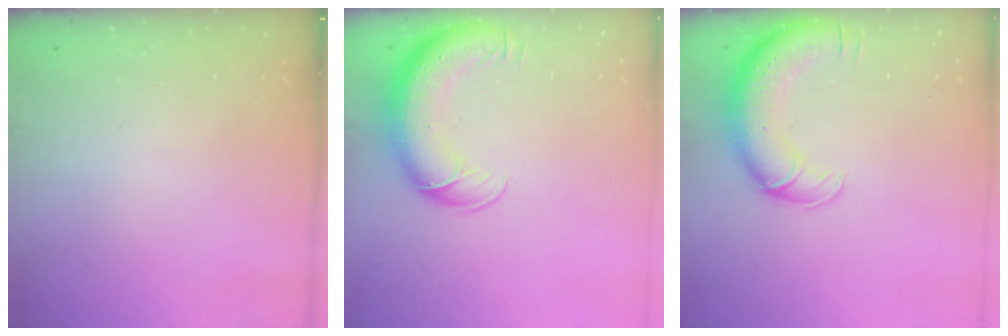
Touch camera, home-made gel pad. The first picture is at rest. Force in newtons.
{"total": 13.5, "press": 13.1, "slide": 3.3}
{"total": 14.4, "press": 14.0, "slide": 3.4}